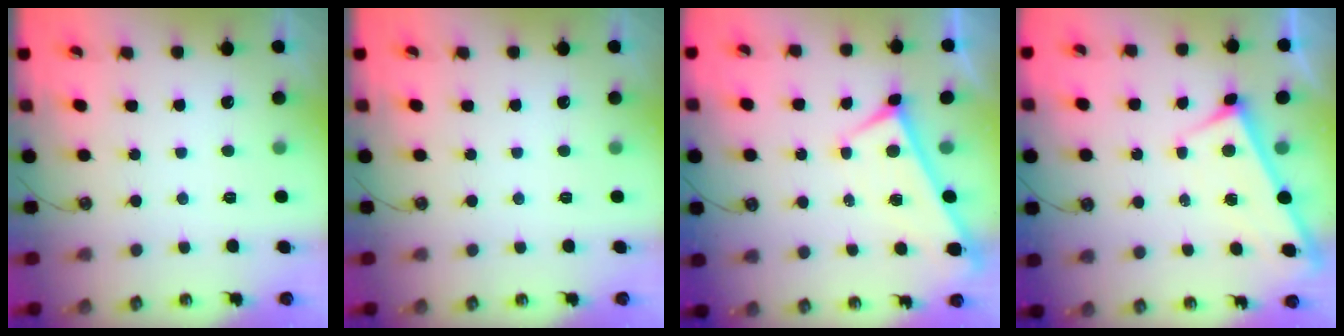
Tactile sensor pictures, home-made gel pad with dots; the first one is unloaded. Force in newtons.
{"total": 0.0}
{"total": 0.0}
{"total": 3.1, "press": 3.1, "slide": 0.2}